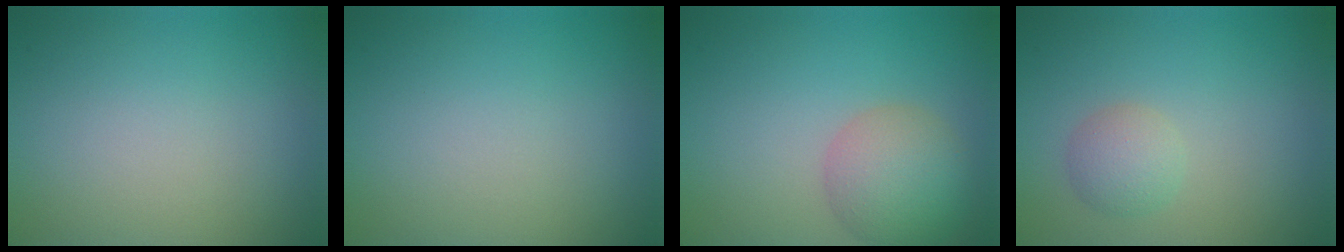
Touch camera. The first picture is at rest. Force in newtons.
{"total": 0.0}
{"total": 4.9, "press": 4.9, "slide": 0.1}
{"total": 2.0, "press": 2.0, "slide": 0.0}